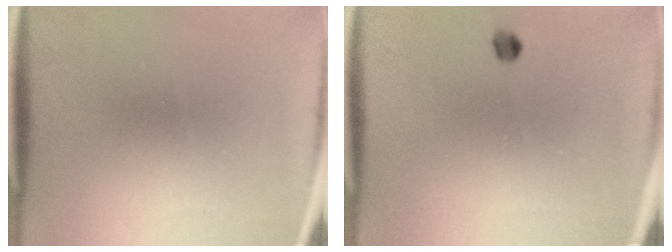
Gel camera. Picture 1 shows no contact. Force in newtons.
{"total": 1.7}